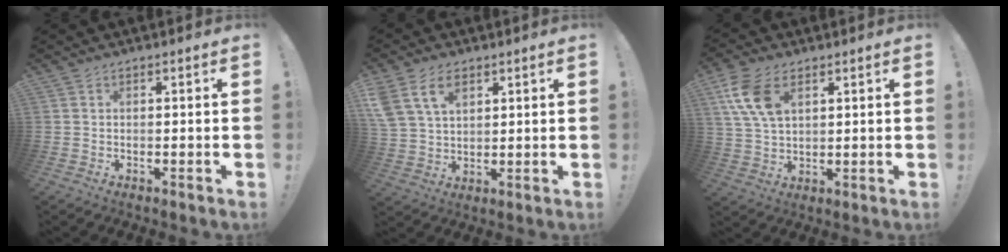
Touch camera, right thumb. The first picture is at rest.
{"total": 10.4, "force": [5.2, 6.8, 6.0], "torque": [-0.113, -0.012, 0.104]}
{"total": 11.1, "force": [4.7, 6.5, 7.7], "torque": [-0.158, -0.009, 0.090]}